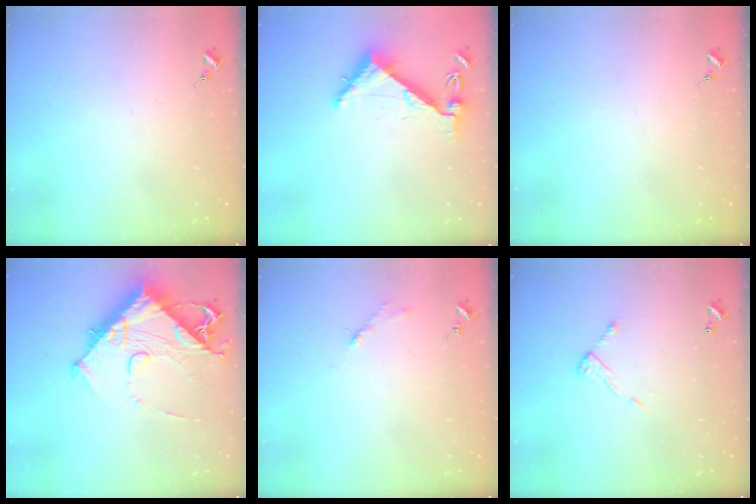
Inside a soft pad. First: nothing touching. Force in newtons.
{"total": 6.3, "press": 6.2, "slide": 0.7}
{"total": 0.0}
{"total": 14.7, "press": 14.6, "slide": 1.5}
{"total": 2.7, "press": 2.7, "slide": 0.4}
{"total": 6.6, "press": 6.6, "slide": 0.3}